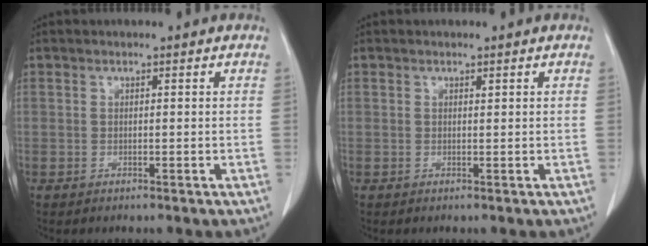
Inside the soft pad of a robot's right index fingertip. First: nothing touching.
{"total": 0.0}